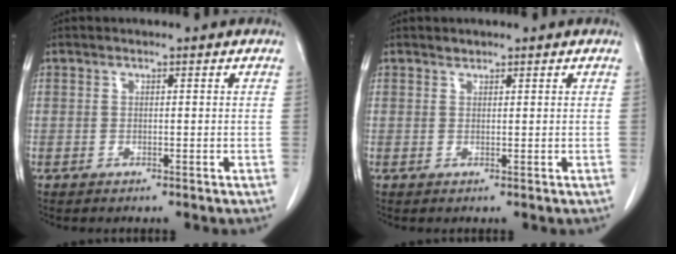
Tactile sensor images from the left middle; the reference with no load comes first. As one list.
[{"total": 0.6, "force": [0.6, 0.2, 0.0], "torque": [-0.003, -0.002, 0.008]}]